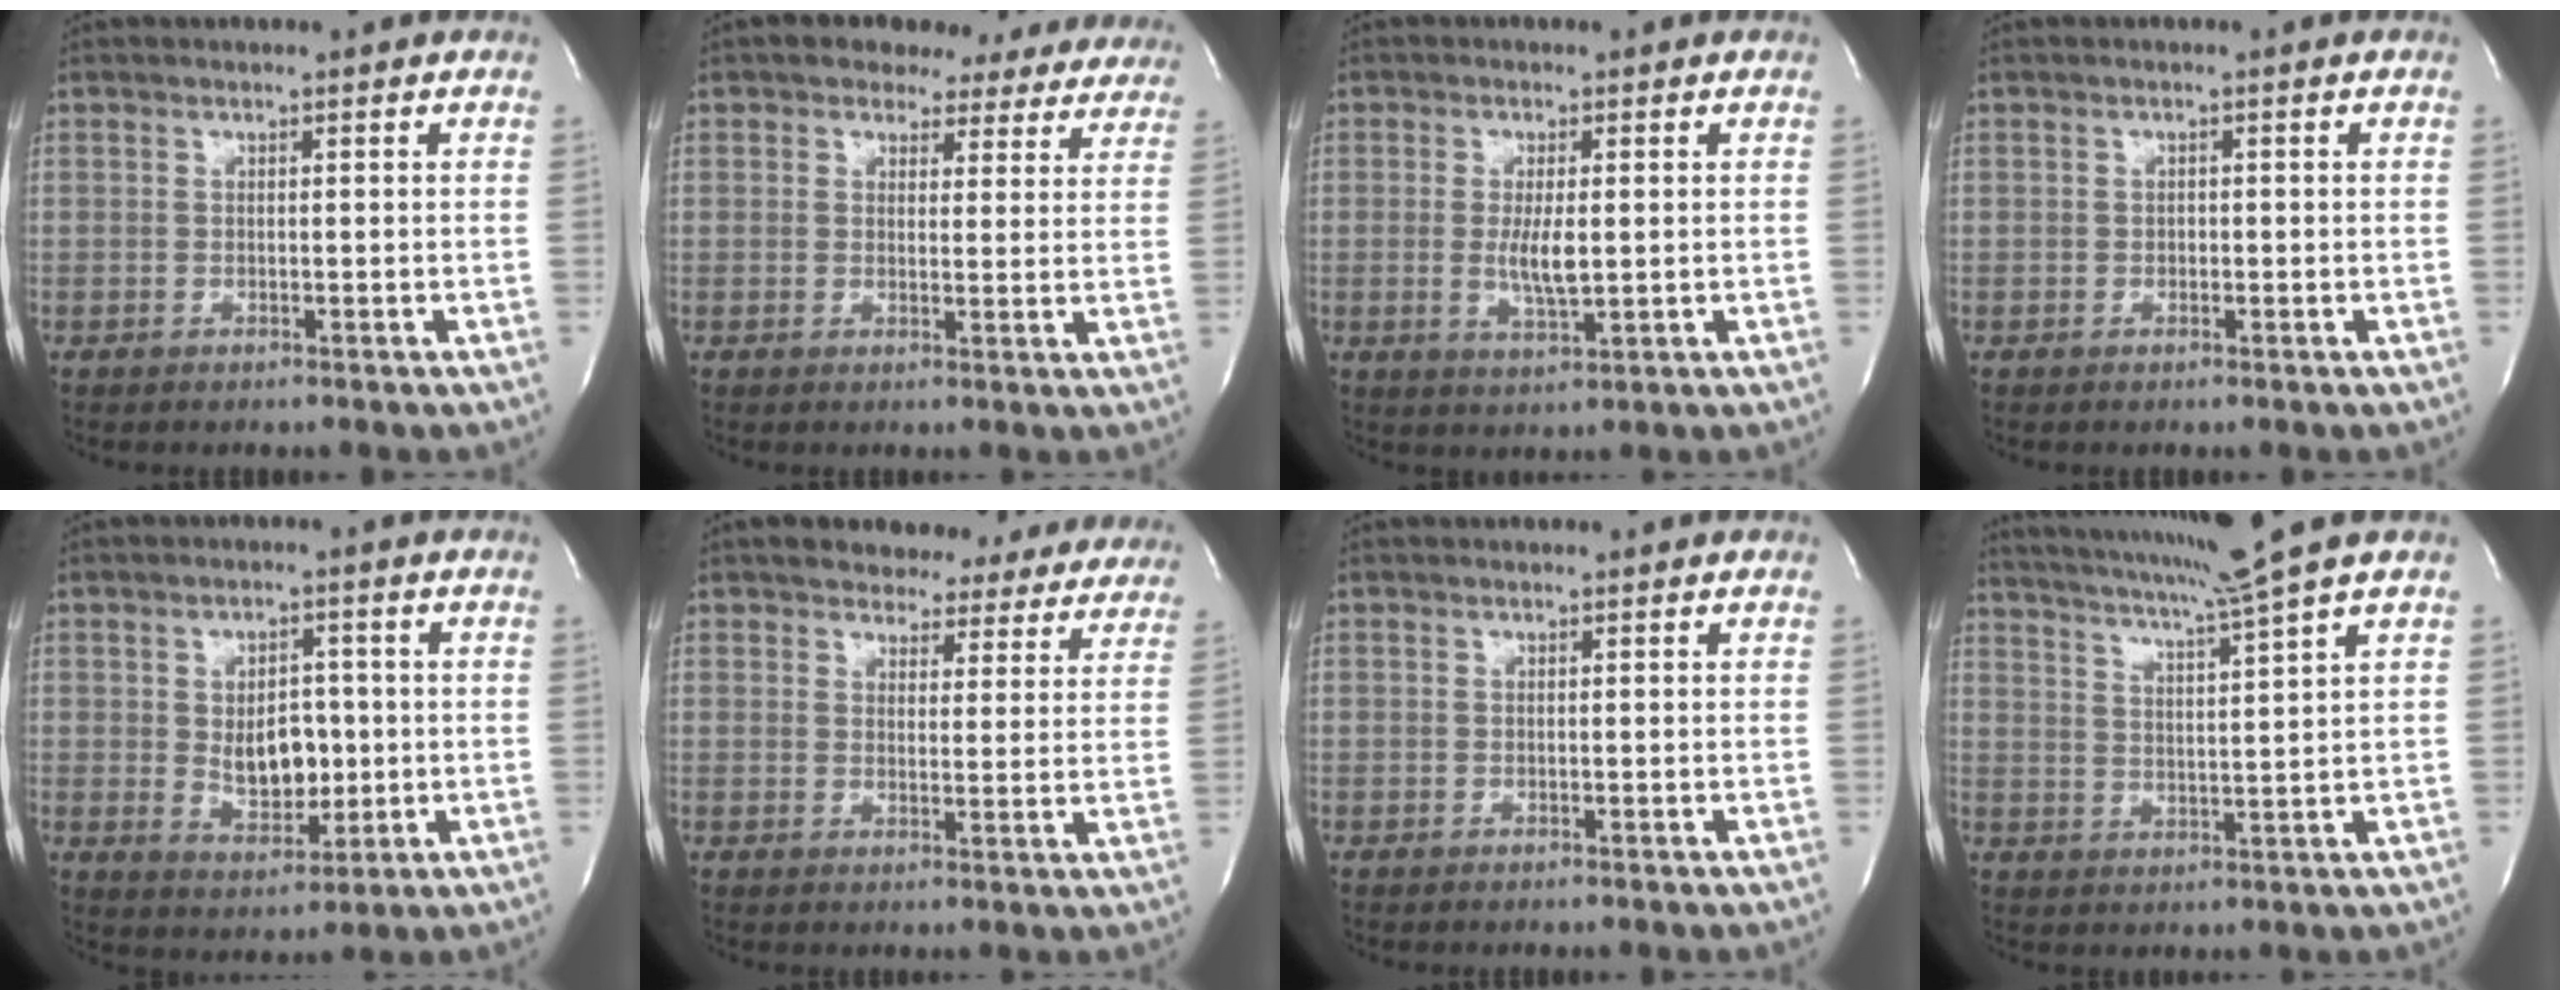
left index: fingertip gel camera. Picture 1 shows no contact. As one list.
[{"total": 12.4, "force": [10.7, 5.8, 2.8], "torque": [-0.007, 0.005, 0.102]}, {"total": 4.4, "force": [-0.2, 1.0, 4.3], "torque": [-0.088, -0.014, -0.002]}, {"total": 0.6, "force": [-0.4, 0.4, 0.2], "torque": [-0.003, -0.002, -0.009]}, {"total": 7.0, "force": [-0.3, 4.2, 5.6], "torque": [-0.091, -0.006, 0.007]}, {"total": 14.1, "force": [12.6, 5.5, 3.1], "torque": [-0.014, -0.009, 0.131]}, {"total": 0.0}, {"total": 11.5, "force": [9.2, -2.7, 6.3], "torque": [-0.115, -0.019, 0.140]}]